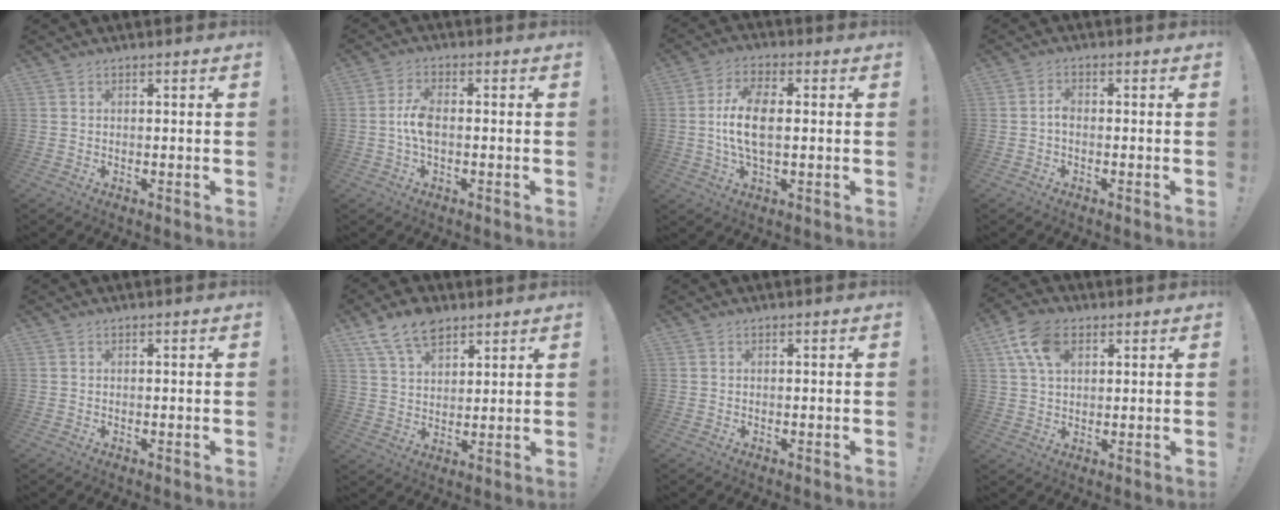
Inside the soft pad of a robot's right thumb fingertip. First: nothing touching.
{"total": 6.2, "force": [-0.9, 2.6, 5.5], "torque": [-0.117, 0.002, -0.016]}
{"total": 10.6, "force": [-0.1, 5.2, 9.2], "torque": [-0.179, -0.002, -0.005]}
{"total": 2.2, "force": [-0.8, 1.0, 1.8], "torque": [-0.035, 0.006, -0.014]}
{"total": 0.0}
{"total": 11.0, "force": [7.5, 6.0, 5.3], "torque": [-0.093, -0.033, 0.145]}
{"total": 0.0}
{"total": 11.2, "force": [4.6, 7.1, 7.3], "torque": [-0.129, -0.001, 0.088]}